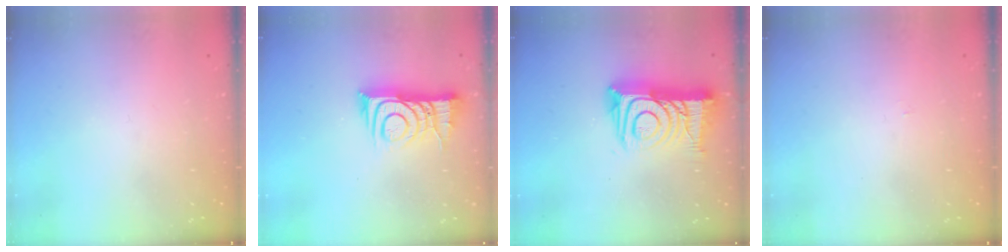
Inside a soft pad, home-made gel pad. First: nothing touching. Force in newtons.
{"total": 10.6, "press": 10.6, "slide": 1.0}
{"total": 17.3, "press": 17.2, "slide": 1.3}
{"total": 2.2, "press": 2.2, "slide": 0.3}